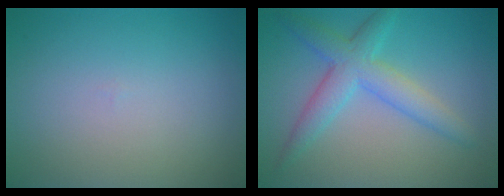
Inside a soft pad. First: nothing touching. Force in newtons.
{"total": 4.4, "press": 4.4, "slide": 0.0}